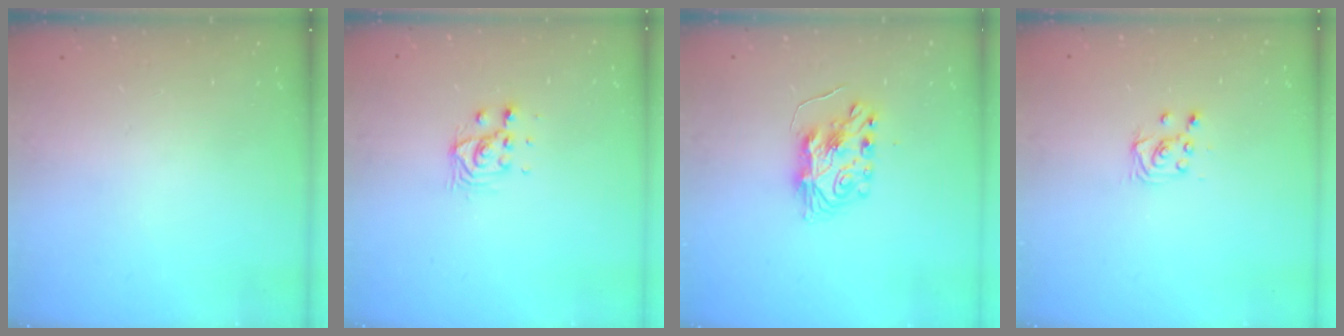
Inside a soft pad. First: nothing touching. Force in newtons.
{"total": 5.4, "press": 5.4, "slide": 0.1}
{"total": 8.1, "press": 8.1, "slide": 0.5}
{"total": 4.6, "press": 4.6, "slide": 0.5}